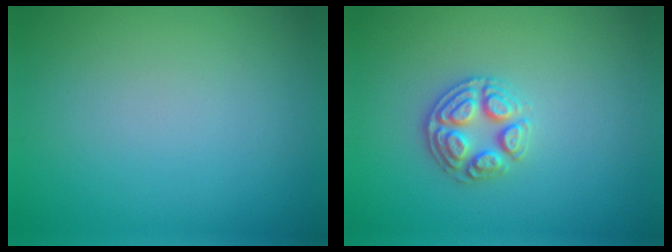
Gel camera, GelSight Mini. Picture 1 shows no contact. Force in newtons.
{"total": 2.9, "press": 2.8, "slide": 0.7}